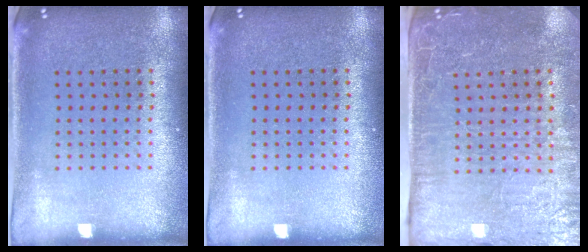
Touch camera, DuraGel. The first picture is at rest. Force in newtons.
{"total": 0.0}
{"total": 4.5, "press": 3.9, "slide": 2.2}